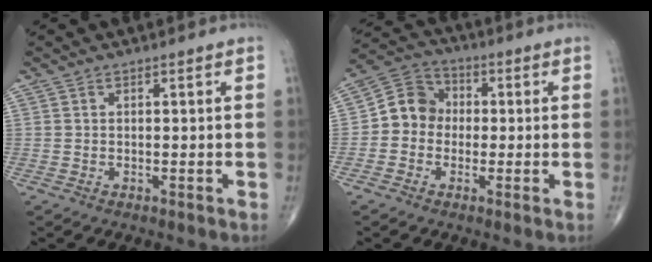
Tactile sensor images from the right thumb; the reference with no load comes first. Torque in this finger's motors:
{"motor_torque": [-0.09, 0.18, 0.18, -0.10, 0.13]}